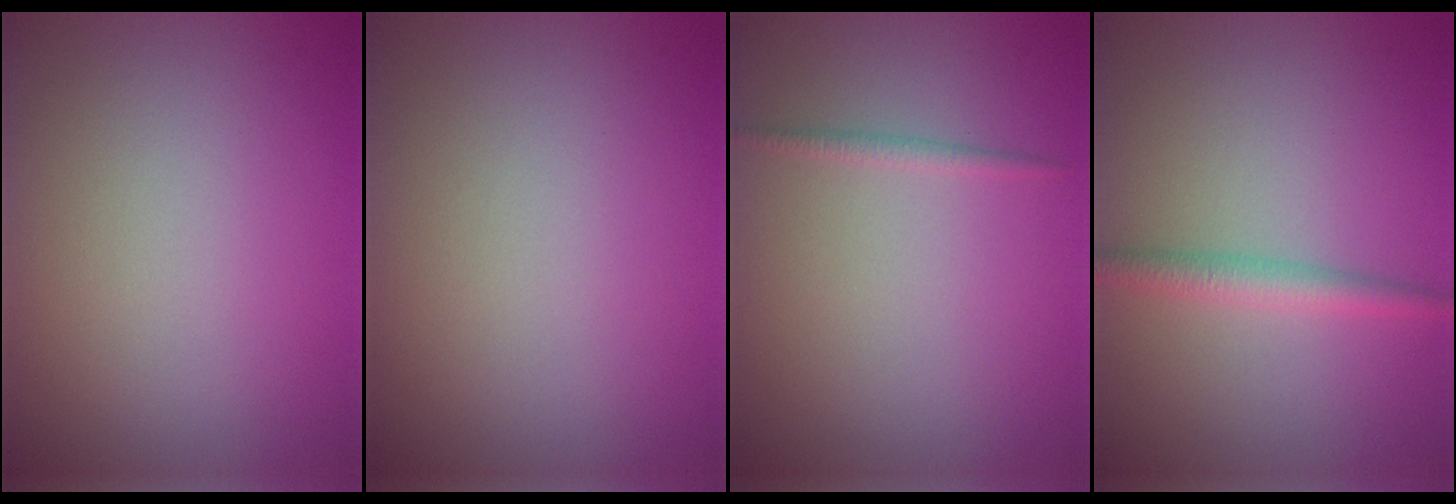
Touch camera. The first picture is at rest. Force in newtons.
{"total": 0.0}
{"total": 0.8, "press": 0.8, "slide": 0.1}
{"total": 2.2, "press": 2.2, "slide": 0.1}